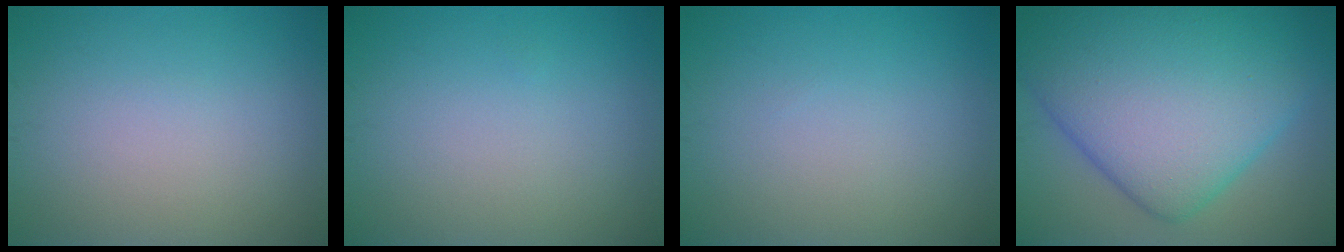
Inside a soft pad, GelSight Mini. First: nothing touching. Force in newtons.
{"total": 0.0}
{"total": 0.0}
{"total": 15.0, "press": 15.0, "slide": 0.1}